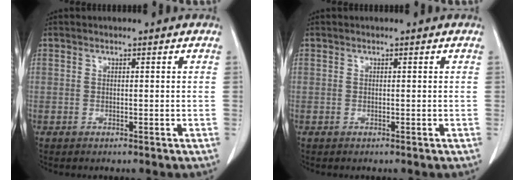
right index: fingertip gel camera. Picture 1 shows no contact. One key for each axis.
{"total": 0.0}